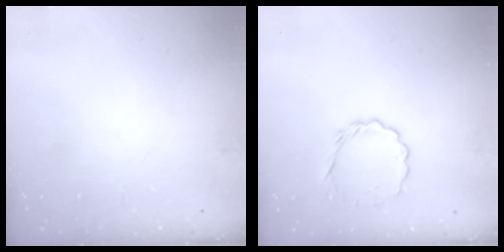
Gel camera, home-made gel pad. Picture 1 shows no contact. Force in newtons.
{"total": 4.5, "press": 4.2, "slide": 1.4}